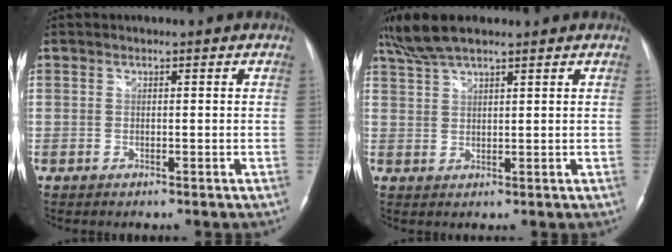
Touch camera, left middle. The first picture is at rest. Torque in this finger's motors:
{"motor_torque": [0.47, -0.38, 0.02, 0.07]}